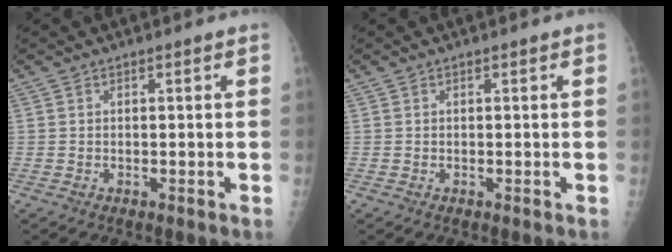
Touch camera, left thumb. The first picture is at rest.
{"total": 0.0}